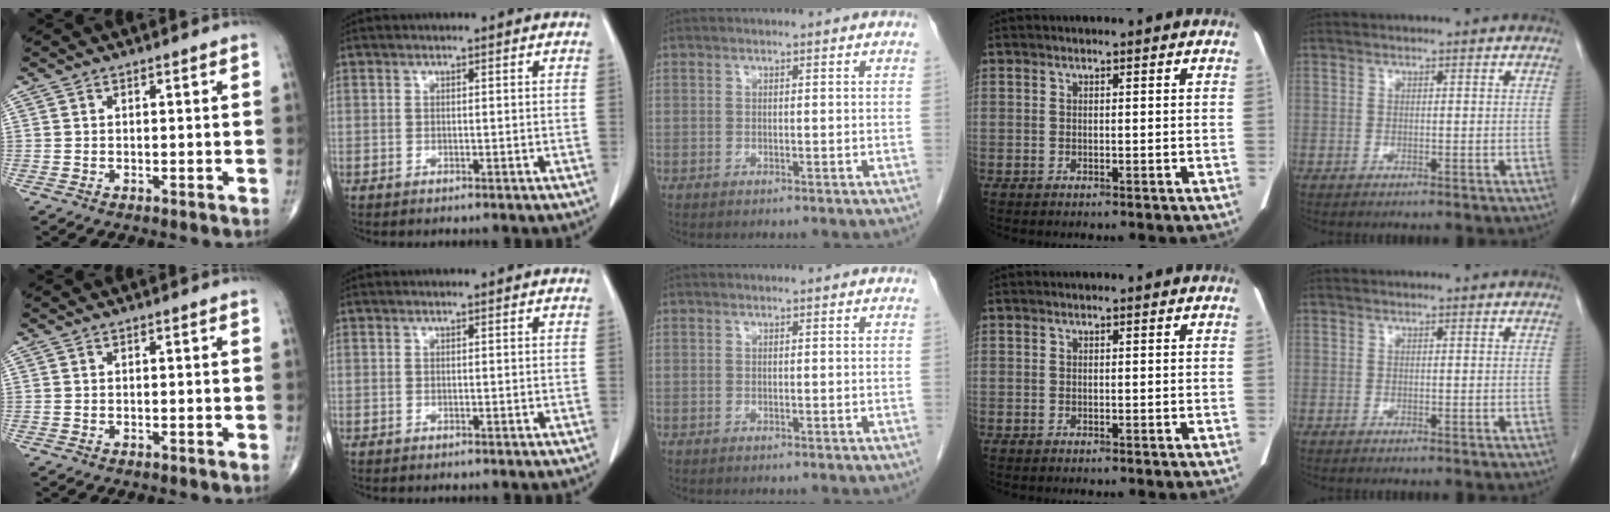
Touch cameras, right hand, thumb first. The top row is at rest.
{}